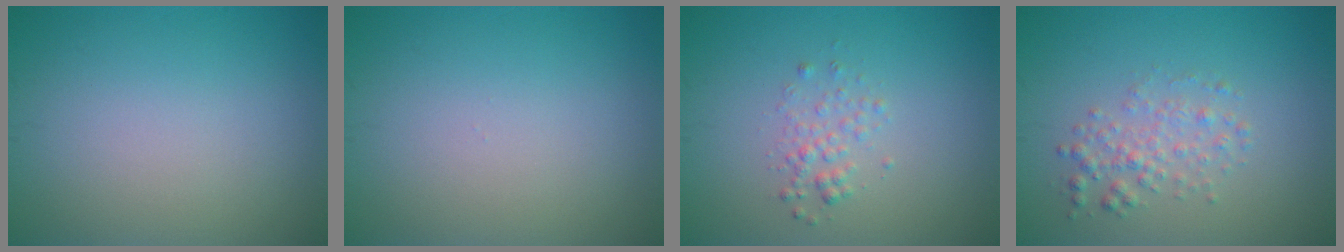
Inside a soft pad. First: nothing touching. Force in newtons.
{"total": 0.0}
{"total": 1.5, "press": 1.5, "slide": 0.1}
{"total": 2.2, "press": 2.2, "slide": 0.0}